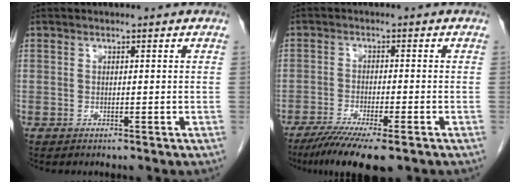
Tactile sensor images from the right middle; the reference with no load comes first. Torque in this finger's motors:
{"motor_torque": [1.24, -0.90, 0.14, 0.07]}